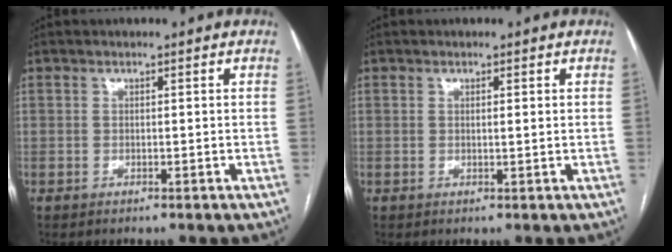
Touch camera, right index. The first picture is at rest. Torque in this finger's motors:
{"motor_torque": [-0.18, 0.15, -0.04, -0.01]}